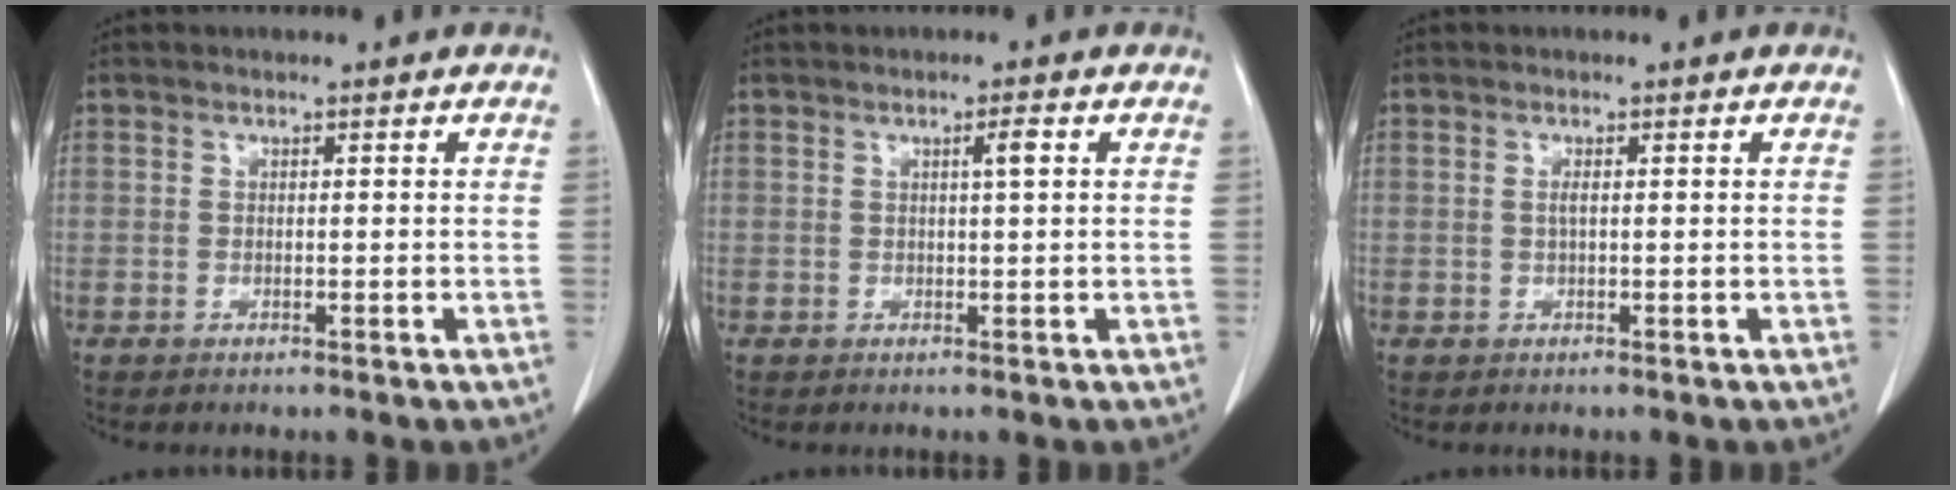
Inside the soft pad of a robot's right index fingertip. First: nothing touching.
{"total": 1.8, "force": [0.5, -0.1, 1.7], "torque": [-0.029, 0.001, 0.009]}
{"total": 0.8, "force": [0.1, 0.1, 0.8], "torque": [-0.019, 0.000, 0.001]}